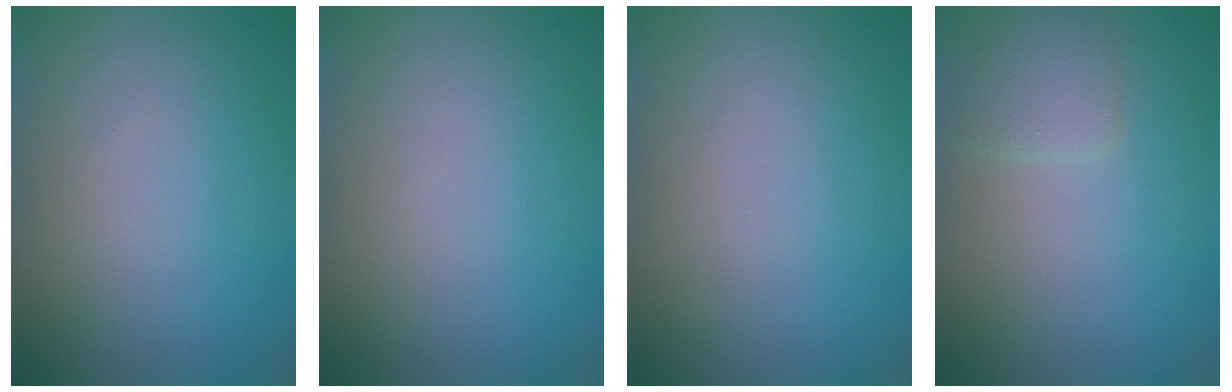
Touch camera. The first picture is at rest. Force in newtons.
{"total": 0.0}
{"total": 0.0}
{"total": 1.7, "press": 1.7, "slide": 0.1}